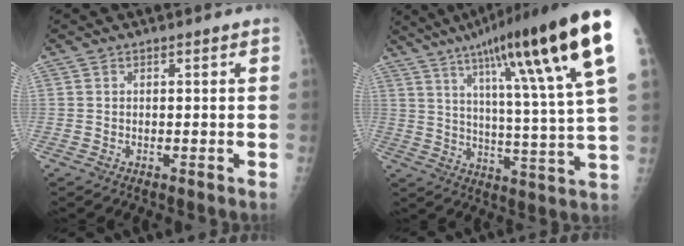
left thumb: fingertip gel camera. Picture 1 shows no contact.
{"total": 26.6, "force": [13.3, 2.6, 22.8], "torque": [-0.342, -0.030, 0.195]}